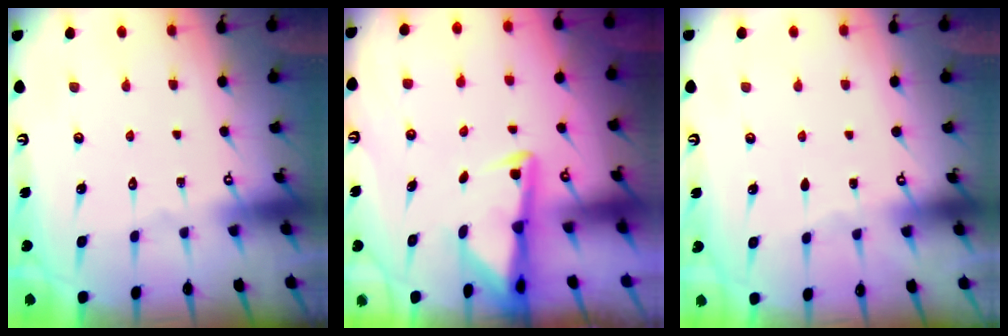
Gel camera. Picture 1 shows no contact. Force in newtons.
{"total": 3.0, "press": 3.0, "slide": 0.7}
{"total": 3.1, "press": 3.0, "slide": 0.5}